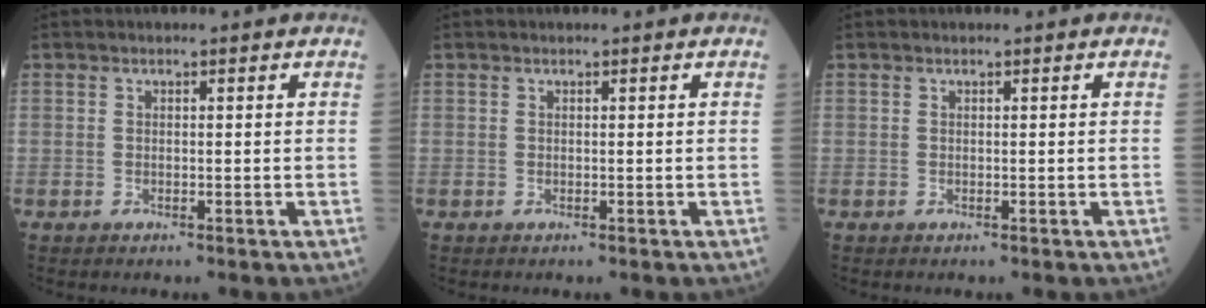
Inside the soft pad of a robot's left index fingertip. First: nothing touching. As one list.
[{"total": 0.0}, {"total": 0.0}]